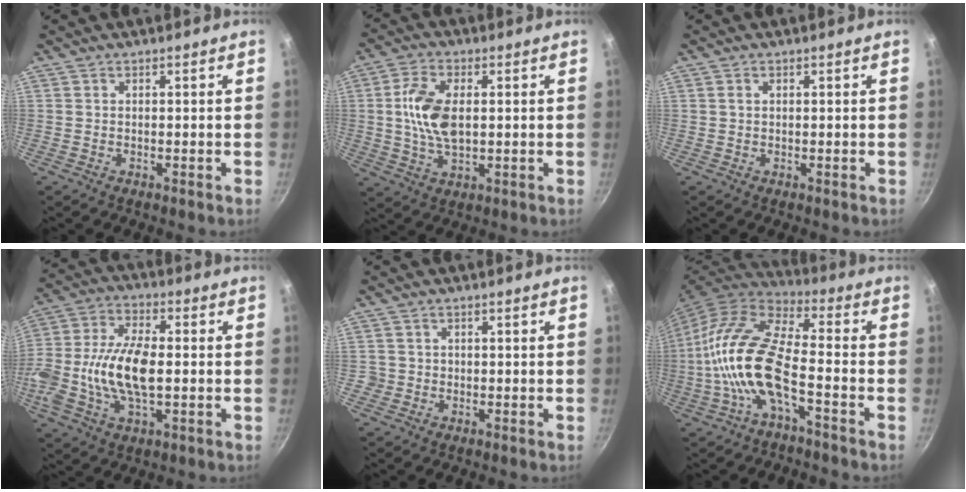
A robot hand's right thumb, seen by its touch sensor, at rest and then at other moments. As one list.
[{"total": 10.4, "force": [0.9, 5.6, 8.8], "torque": [-0.177, 0.000, 0.022]}, {"total": 0.9, "force": [0.3, 0.5, 0.6], "torque": [-0.015, 0.003, 0.007]}, {"total": 17.5, "force": [-1.7, 8.8, 15.0], "torque": [-0.333, 0.015, -0.031]}, {"total": 1.8, "force": [-0.3, 1.8, -0.2], "torque": [0.017, 0.008, -0.007]}, {"total": 16.1, "force": [-4.5, 5.9, 14.3], "torque": [-0.306, 0.046, -0.090]}]